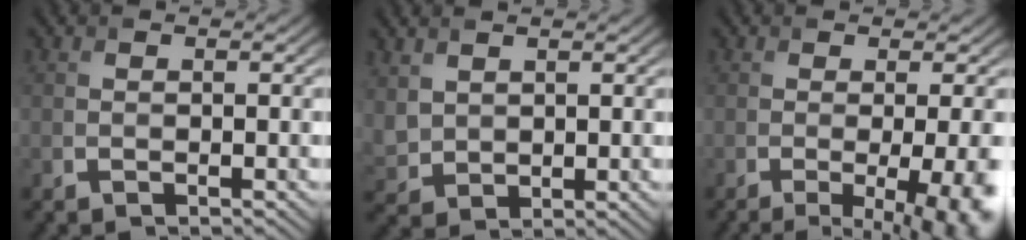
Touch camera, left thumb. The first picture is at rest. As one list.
[{"total": 3.5, "force": [2.2, 2.3, 1.5], "torque": [-0.052, -0.003, 0.055]}, {"total": 10.0, "force": [-2.8, 3.3, 9.0], "torque": [-0.090, -0.016, -0.024]}]